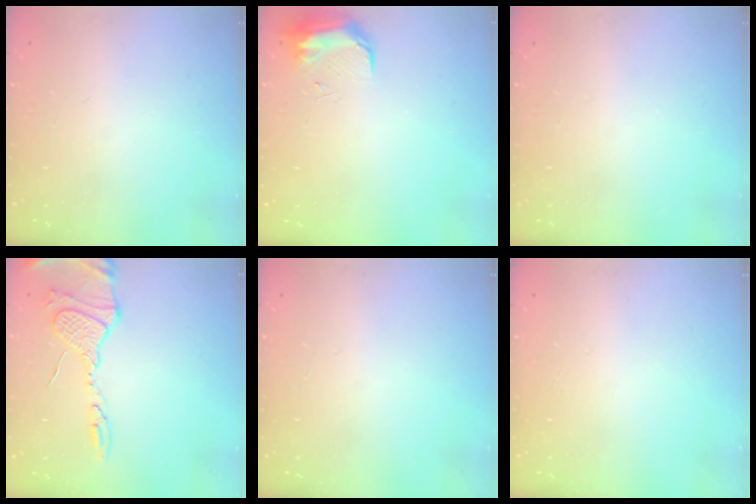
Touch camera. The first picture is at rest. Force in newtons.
{"total": 8.9, "press": 8.8, "slide": 1.1}
{"total": 0.0}
{"total": 13.9, "press": 13.8, "slide": 1.3}
{"total": 0.0}
{"total": 0.0}